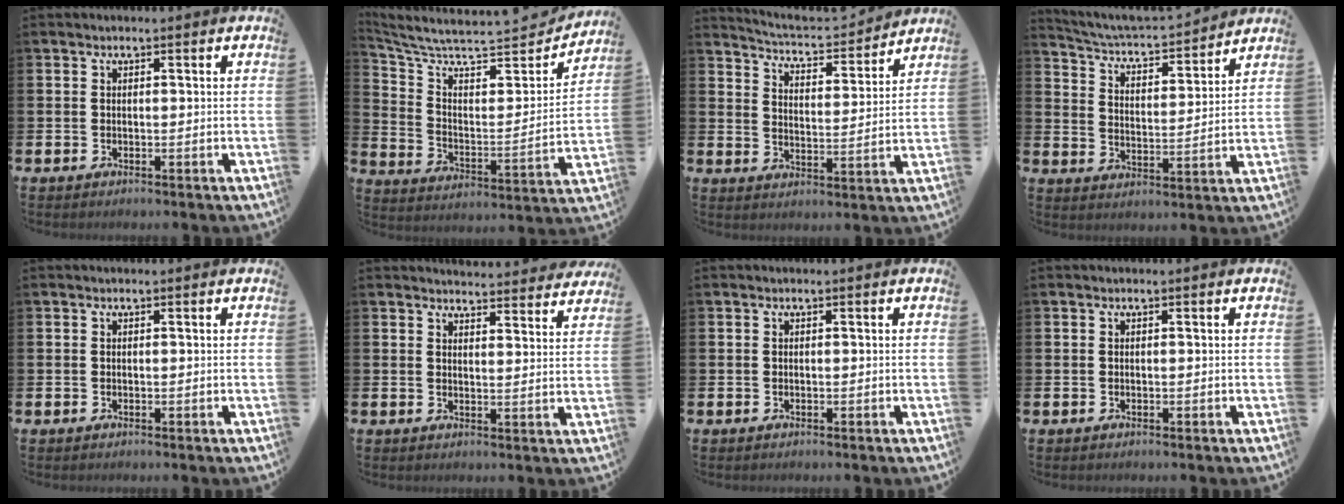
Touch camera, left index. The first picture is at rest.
{"total": 7.6, "force": [6.9, 1.9, 2.6], "torque": [-0.094, -0.062, 0.114]}
{"total": 5.2, "force": [5.1, 0.7, 0.6], "torque": [-0.043, -0.041, 0.085]}
{"total": 5.0, "force": [4.8, 0.8, 1.0], "torque": [-0.051, -0.043, 0.077]}
{"total": 0.0}
{"total": 4.2, "force": [4.2, 0.2, -0.1], "torque": [0.004, -0.032, 0.074]}
{"total": 0.0}
{"total": 0.0}